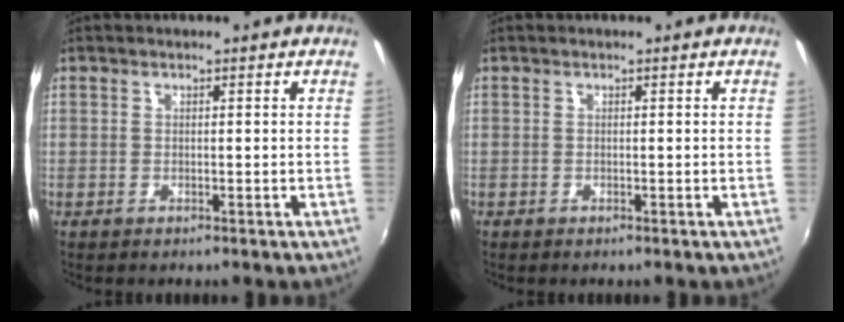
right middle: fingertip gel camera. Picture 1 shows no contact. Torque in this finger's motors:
{"motor_torque": [-0.37, 0.07, 0.00, -0.01]}